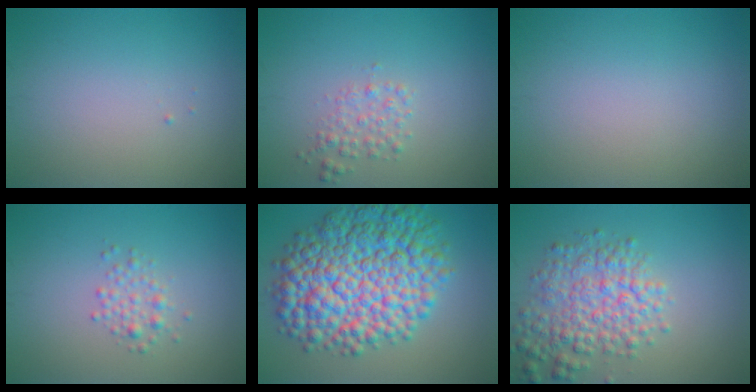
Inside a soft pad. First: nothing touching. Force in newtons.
{"total": 1.7, "press": 1.7, "slide": 0.1}
{"total": 0.0}
{"total": 1.6, "press": 1.6, "slide": 0.0}
{"total": 12.8, "press": 12.8, "slide": 0.2}
{"total": 5.5, "press": 5.5, "slide": 0.2}